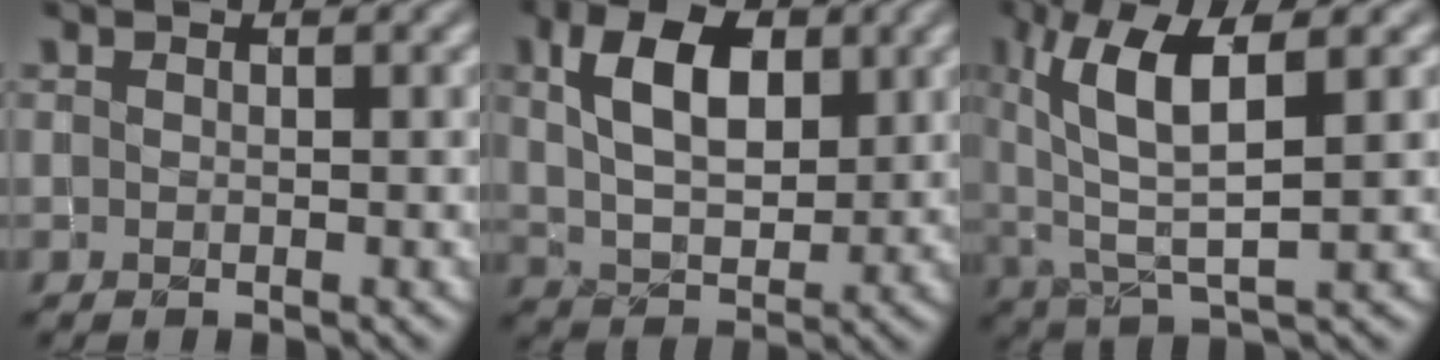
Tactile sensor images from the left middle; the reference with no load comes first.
{"total": 7.5, "force": [2.6, 4.4, 5.4], "torque": [-0.103, 0.009, 0.045]}
{"total": 7.2, "force": [2.6, 2.1, 6.4], "torque": [-0.126, 0.008, 0.048]}